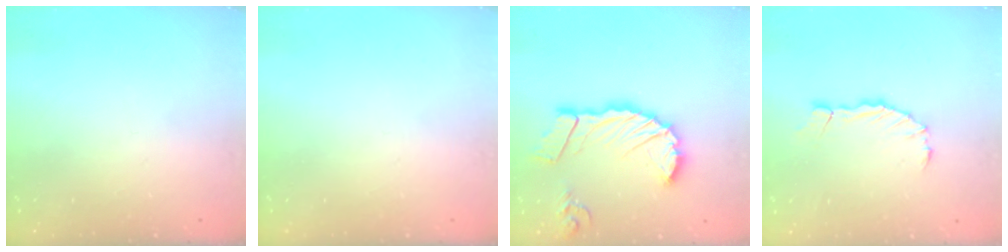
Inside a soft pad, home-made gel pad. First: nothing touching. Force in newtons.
{"total": 0.0}
{"total": 14.5, "press": 14.4, "slide": 1.9}
{"total": 2.8, "press": 2.8, "slide": 0.2}